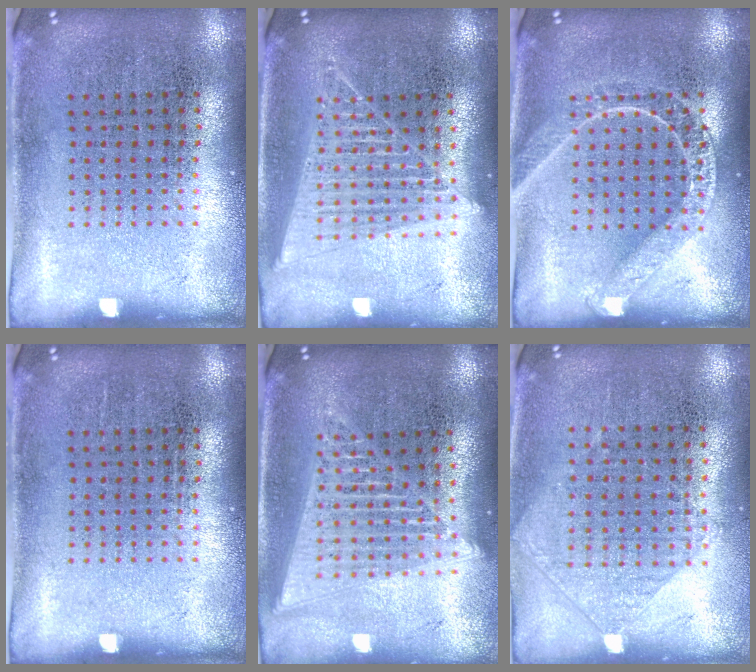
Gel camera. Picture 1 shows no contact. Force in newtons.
{"total": 1.7, "press": 1.6, "slide": 0.7}
{"total": 2.5, "press": 2.5, "slide": 0.4}
{"total": 0.0}
{"total": 1.9, "press": 1.6, "slide": 1.0}
{"total": 0.9, "press": 0.9, "slide": 0.3}